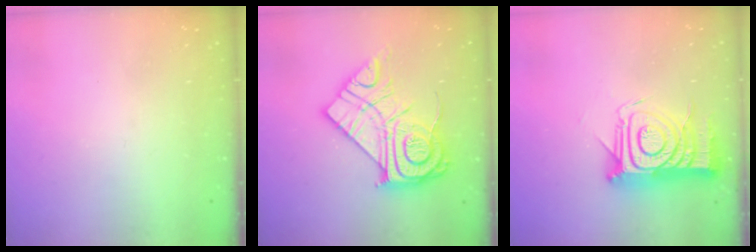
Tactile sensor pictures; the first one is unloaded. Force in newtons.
{"total": 20.7, "press": 20.6, "slide": 1.9}
{"total": 16.2, "press": 16.2, "slide": 1.1}